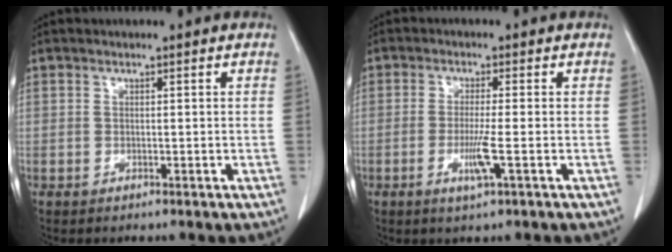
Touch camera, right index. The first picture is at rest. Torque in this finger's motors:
{"motor_torque": [0.06, 0.01, 0.09, 0.03]}